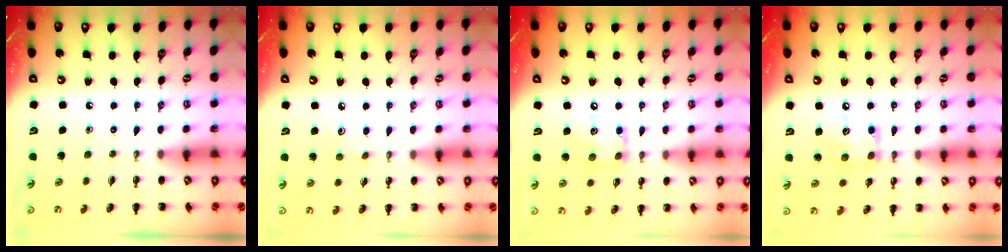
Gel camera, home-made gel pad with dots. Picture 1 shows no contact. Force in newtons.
{"total": 5.6, "press": 5.4, "slide": 1.5}
{"total": 9.0, "press": 9.0, "slide": 0.6}
{"total": 8.7, "press": 8.7, "slide": 0.3}